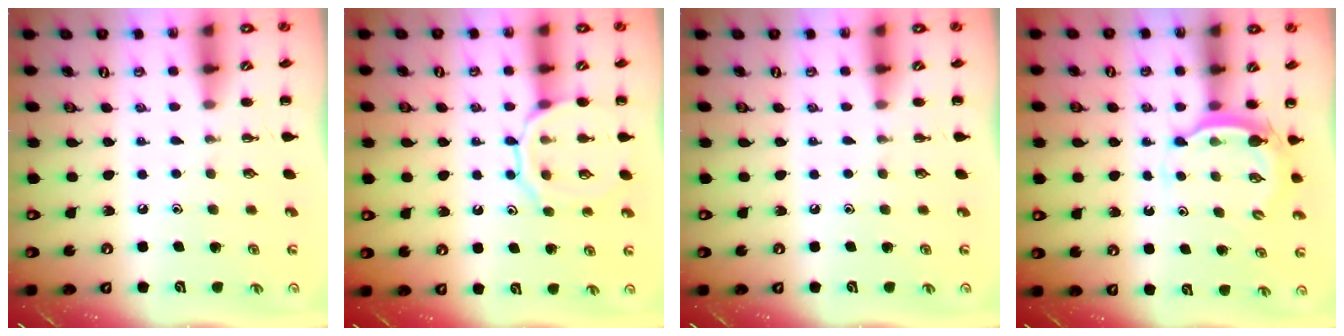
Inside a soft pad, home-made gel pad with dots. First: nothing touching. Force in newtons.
{"total": 11.4, "press": 11.4, "slide": 0.8}
{"total": 0.0}
{"total": 5.0, "press": 5.0, "slide": 0.3}